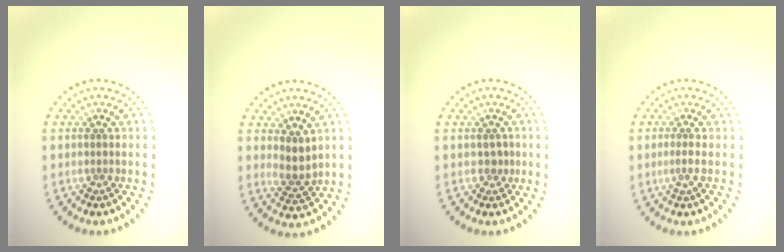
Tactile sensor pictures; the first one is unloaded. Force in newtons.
{"total": 2.2, "press": 2.0, "slide": 0.9}
{"total": 0.9, "press": 0.7, "slide": 0.5}
{"total": 0.7, "press": 0.4, "slide": 0.6}